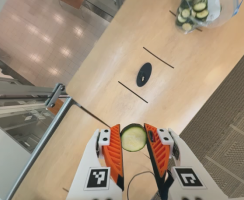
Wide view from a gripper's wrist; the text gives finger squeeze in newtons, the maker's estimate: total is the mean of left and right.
{"total": 10.1, "left": 10.4, "right": 9.8}